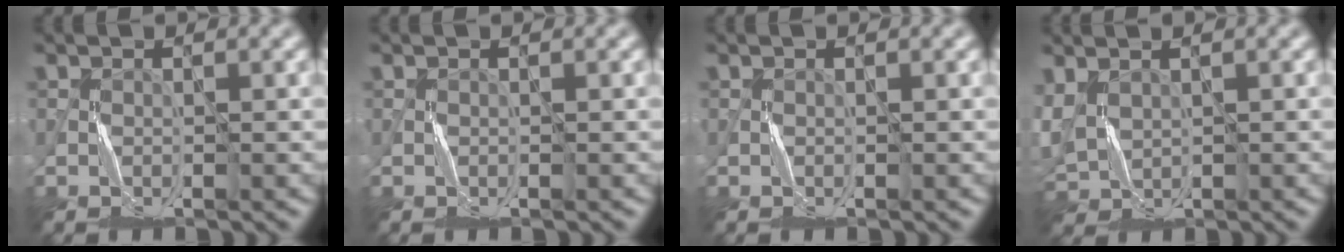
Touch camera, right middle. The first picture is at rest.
{"total": 0.0}
{"total": 0.0}
{"total": 3.2, "force": [1.1, 2.2, 2.0], "torque": [-0.065, 0.001, 0.024]}